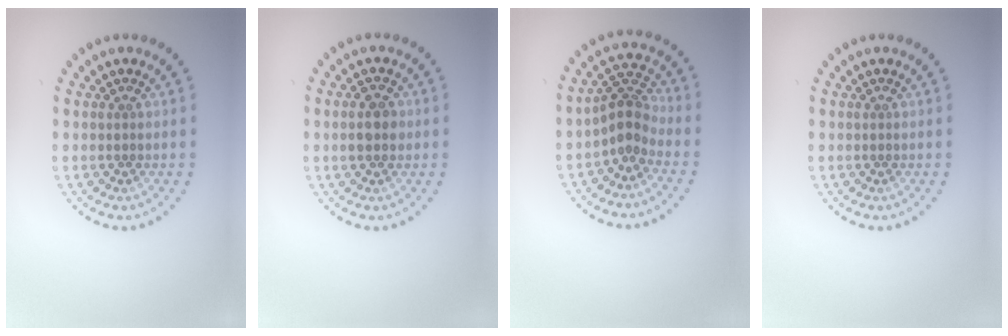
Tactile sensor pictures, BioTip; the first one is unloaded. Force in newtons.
{"total": 2.3, "press": 2.3, "slide": 0.1}
{"total": 2.9, "press": 2.4, "slide": 1.7}
{"total": 0.0}